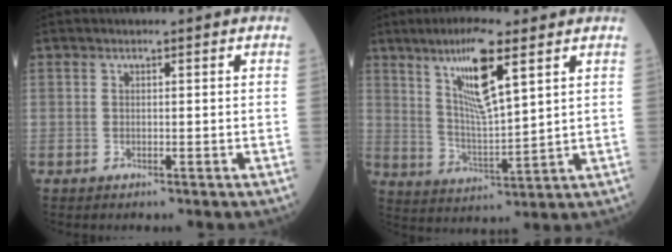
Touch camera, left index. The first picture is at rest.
{"total": 10.9, "force": [6.0, 1.3, 9.0], "torque": [-0.173, -0.002, 0.113]}